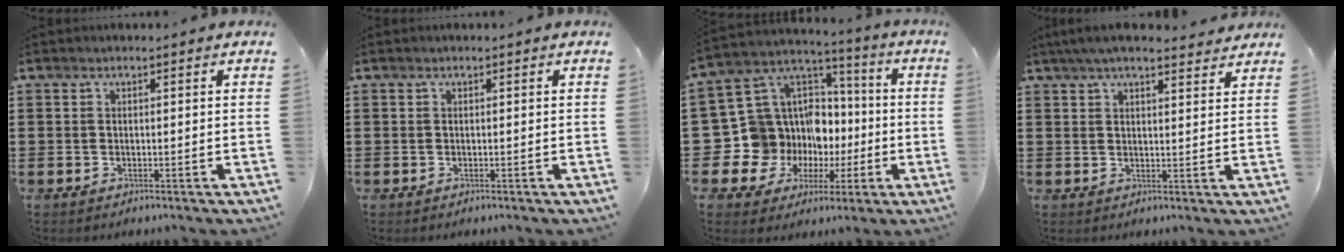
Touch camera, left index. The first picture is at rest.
{"total": 0.0}
{"total": 13.4, "force": [-2.6, 12.6, 3.9], "torque": [-0.140, -0.026, -0.019]}
{"total": 4.8, "force": [4.2, 0.6, 2.3], "torque": [-0.054, -0.005, 0.077]}